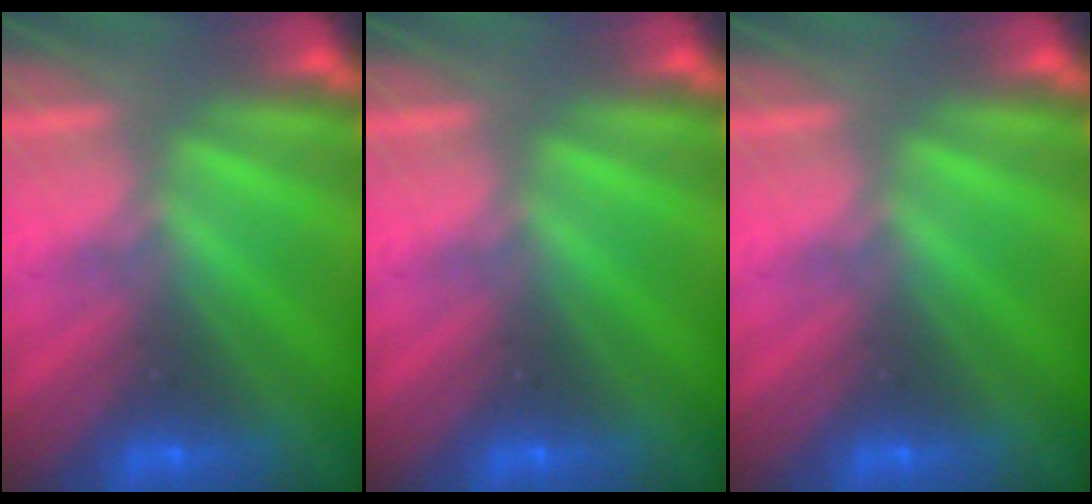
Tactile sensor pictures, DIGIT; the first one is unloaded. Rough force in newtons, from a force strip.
{"total": 0.0}
{"total": 0.0}